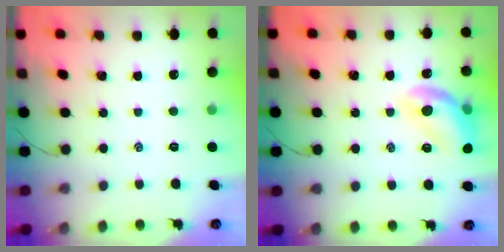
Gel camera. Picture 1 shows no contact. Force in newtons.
{"total": 13.2, "press": 13.1, "slide": 1.5}